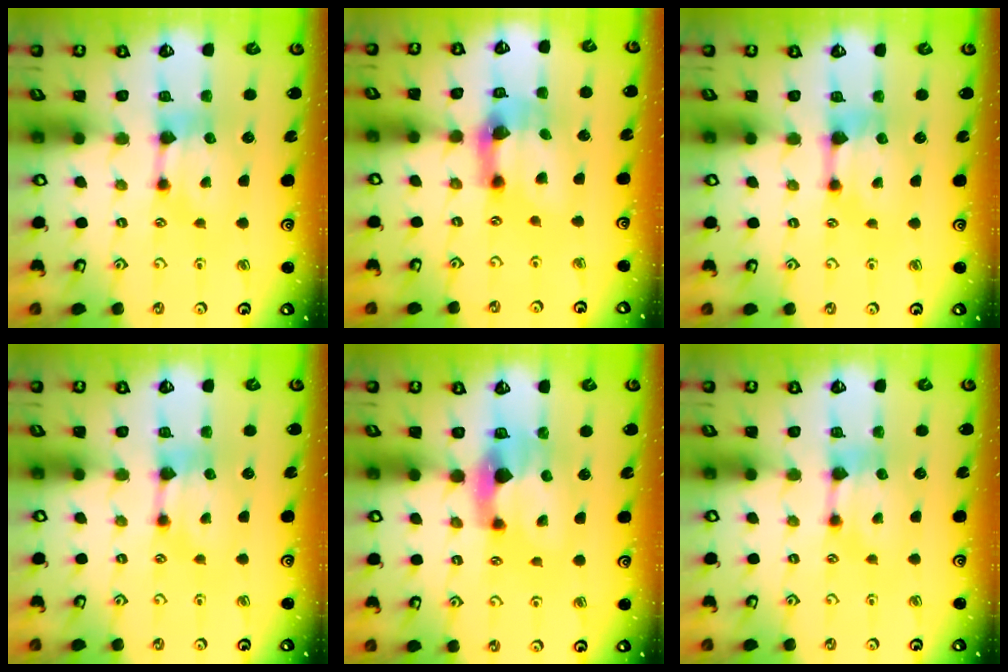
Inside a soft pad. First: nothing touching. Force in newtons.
{"total": 5.3, "press": 4.9, "slide": 2.0}
{"total": 0.6, "press": 0.4, "slide": 0.5}
{"total": 0.0}
{"total": 2.8, "press": 2.5, "slide": 1.3}
{"total": 0.0}